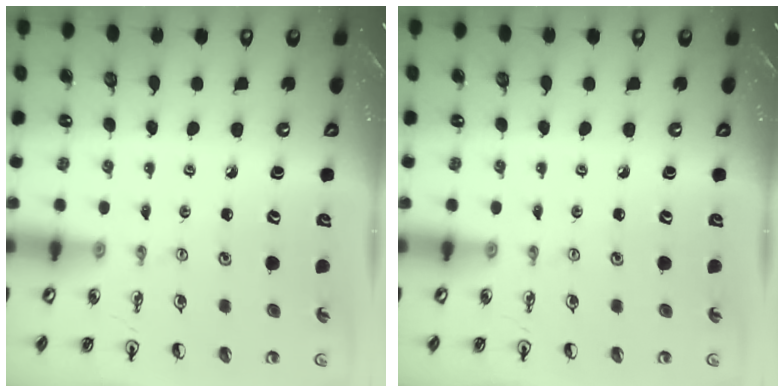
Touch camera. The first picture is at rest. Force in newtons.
{"total": 0.0}